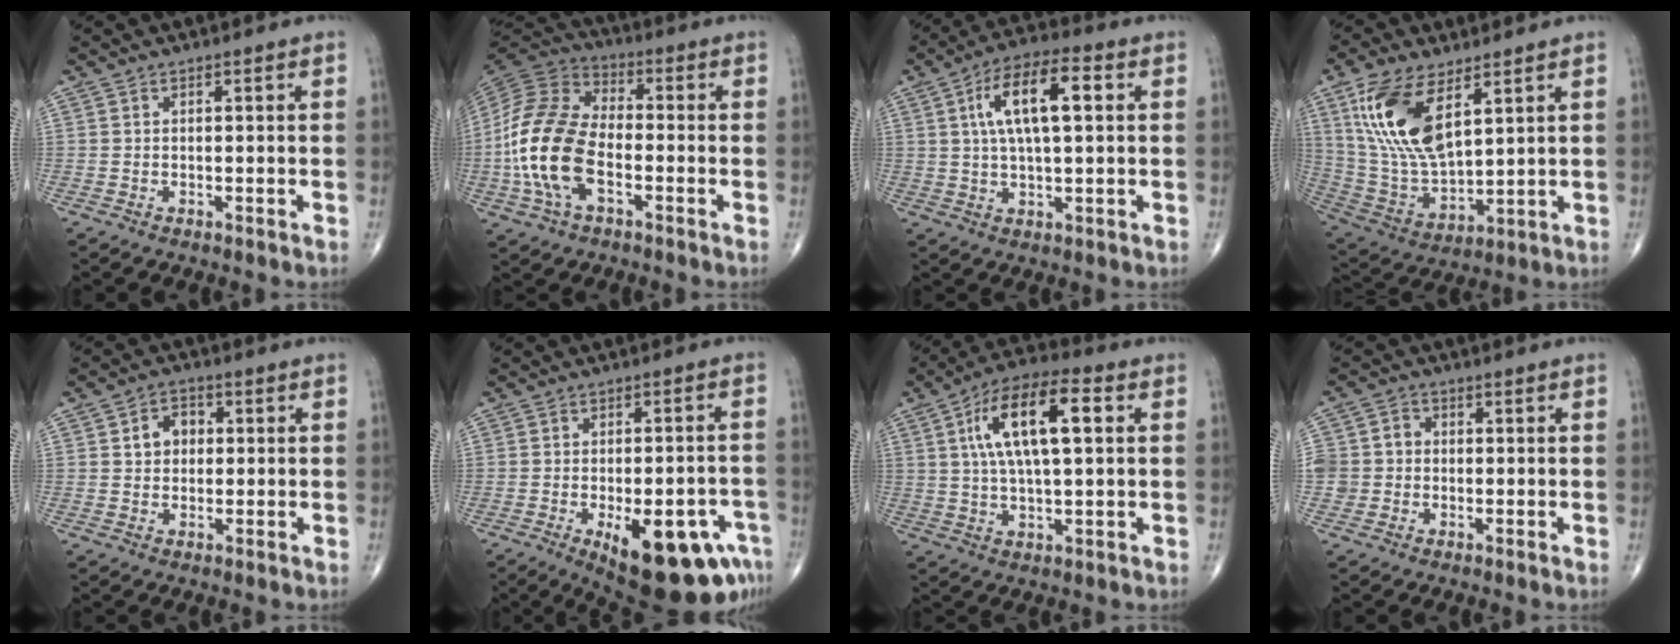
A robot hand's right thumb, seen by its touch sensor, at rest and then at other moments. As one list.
[{"total": 17.3, "force": [-3.8, 9.6, 13.8], "torque": [-0.288, 0.025, -0.077]}, {"total": 12.6, "force": [3.0, 4.7, 11.3], "torque": [-0.201, 0.017, 0.048]}, {"total": 16.7, "force": [7.3, 7.6, 13.0], "torque": [-0.256, -0.026, 0.153]}, {"total": 4.9, "force": [0.8, 3.9, 2.9], "torque": [-0.026, 0.010, 0.007]}, {"total": 18.8, "force": [-8.6, 7.5, 15.0], "torque": [-0.143, 0.020, -0.100]}, {"total": 15.3, "force": [3.8, 5.7, 13.7], "torque": [-0.246, 0.017, 0.060]}, {"total": 6.0, "force": [-0.6, 5.6, 1.8], "torque": [-0.021, 0.017, -0.014]}]